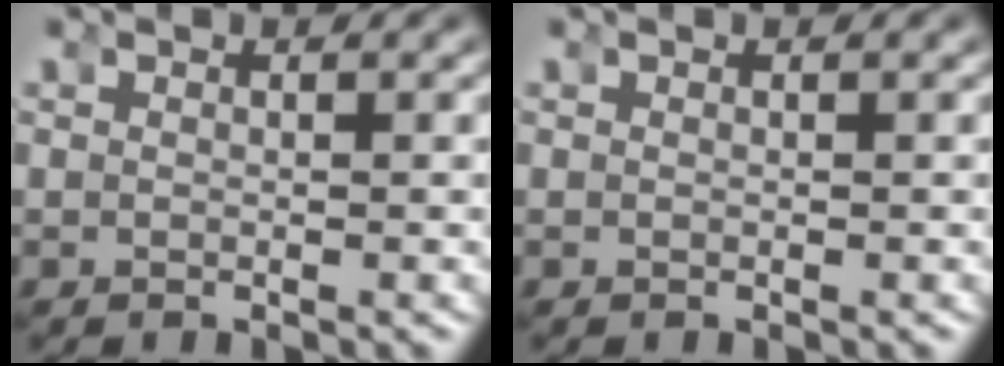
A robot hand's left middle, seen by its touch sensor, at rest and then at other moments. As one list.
[{"total": 0.0}]